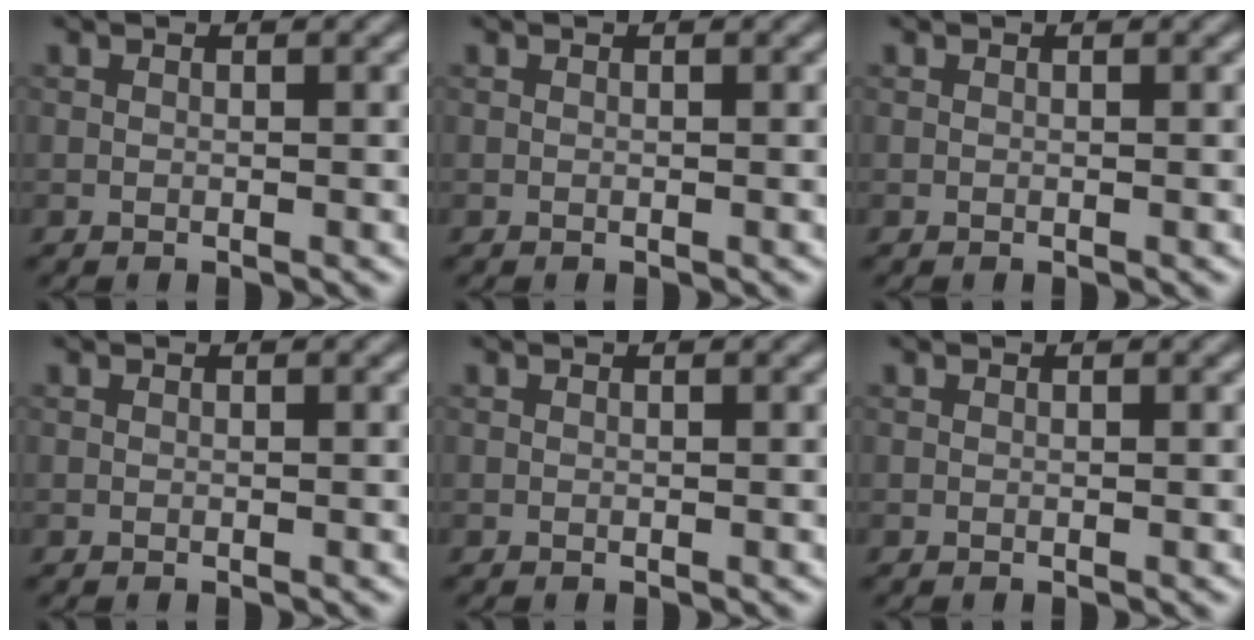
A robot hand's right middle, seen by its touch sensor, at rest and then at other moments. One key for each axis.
{"total": 0.0}
{"total": 0.0}
{"total": 0.0}
{"total": 0.0}
{"total": 0.0}